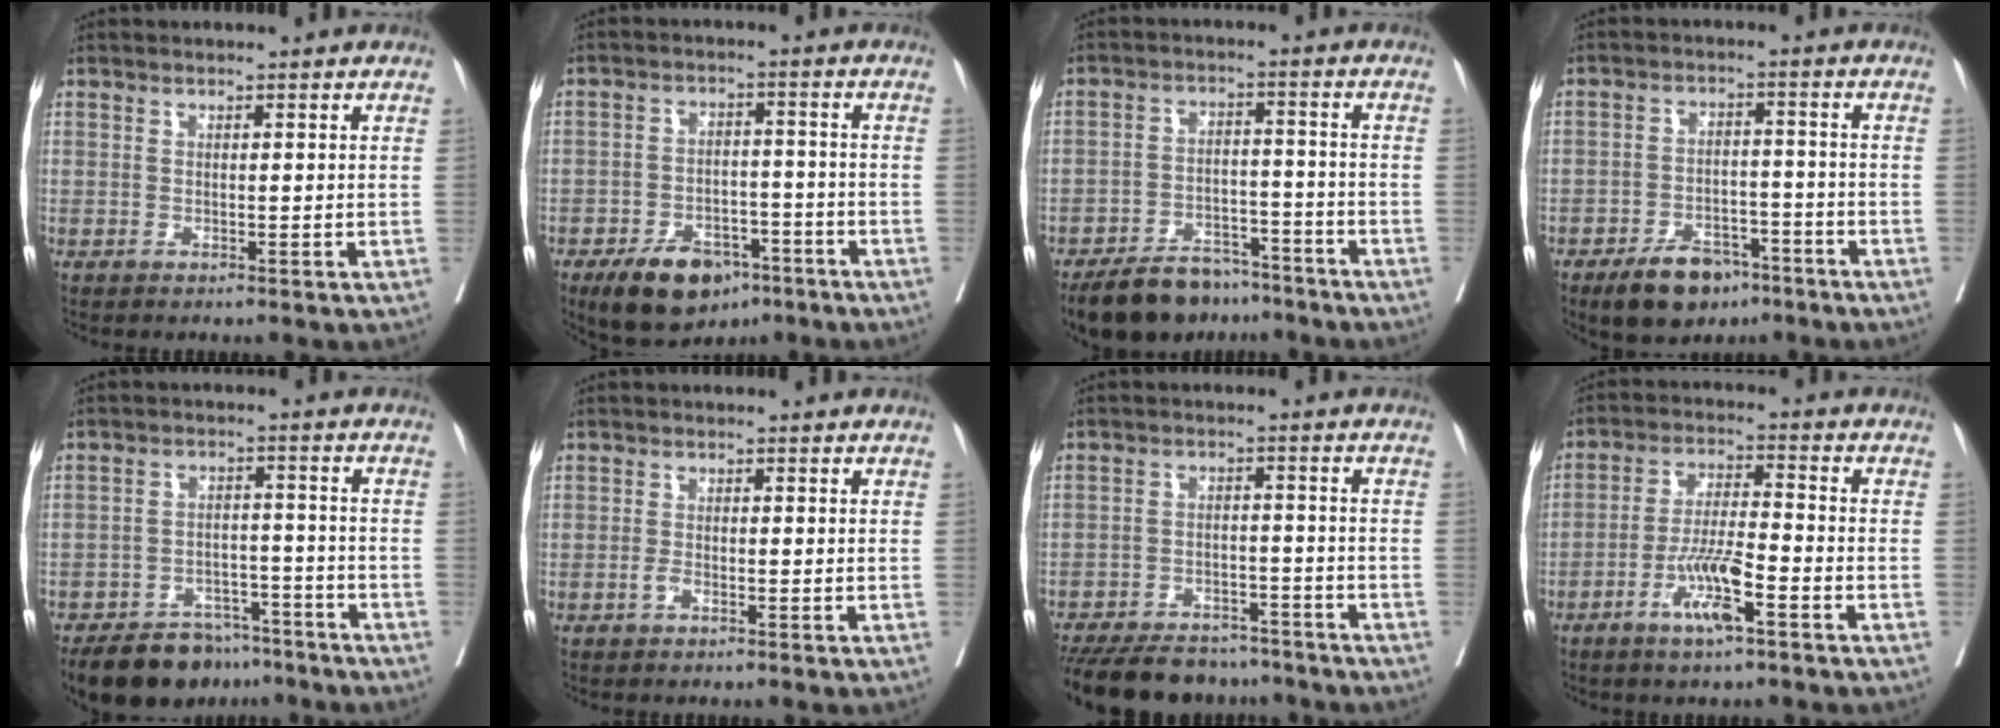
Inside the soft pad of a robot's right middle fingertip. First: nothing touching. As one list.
[{"total": 10.3, "force": [-6.8, 5.3, 5.7], "torque": [-0.089, -0.001, -0.106]}, {"total": 11.8, "force": [-10.0, 4.7, 4.0], "torque": [-0.055, 0.008, -0.160]}, {"total": 8.3, "force": [-5.8, 4.3, 4.1], "torque": [-0.072, 0.002, -0.093]}, {"total": 11.9, "force": [-9.9, 5.4, 3.9], "torque": [-0.054, 0.006, -0.152]}, {"total": 1.2, "force": [-0.6, 0.6, 0.8], "torque": [-0.015, 0.001, -0.011]}, {"total": 17.3, "force": [-14.8, 6.6, 6.1], "torque": [-0.146, -0.014, -0.210]}, {"total": 8.8, "force": [-4.6, 1.2, 7.4], "torque": [-0.148, -0.005, -0.086]}]